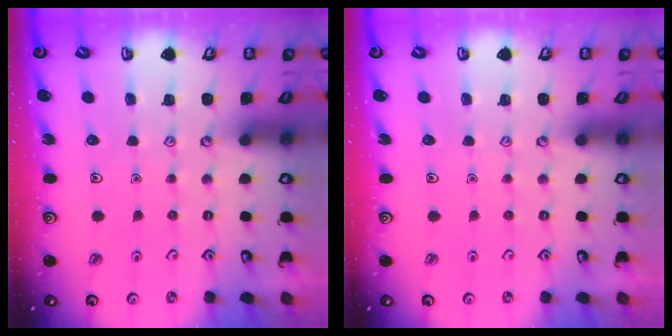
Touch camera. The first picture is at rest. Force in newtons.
{"total": 0.0}